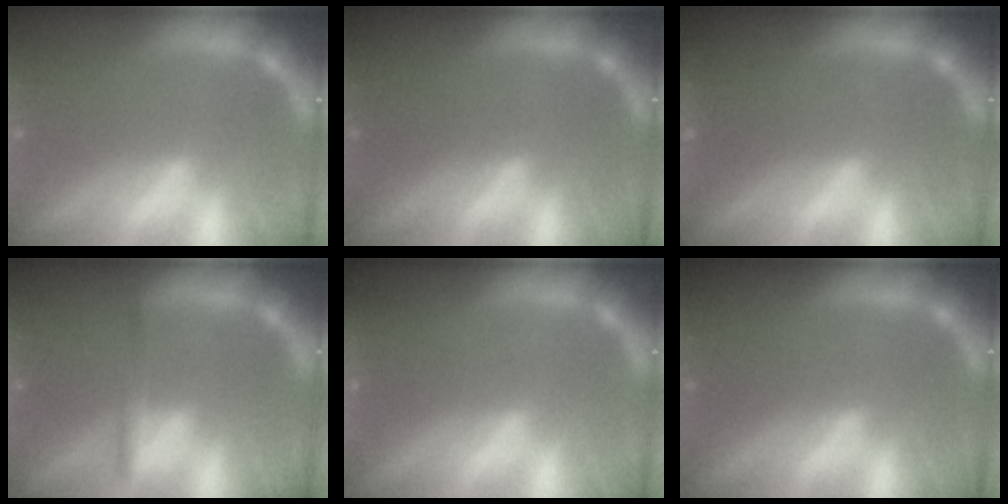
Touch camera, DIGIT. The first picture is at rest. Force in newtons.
{"total": 0.0}
{"total": 1.9}
{"total": 1.9}
{"total": 2.4}
{"total": 0.0}